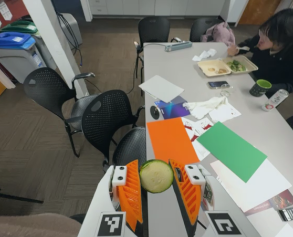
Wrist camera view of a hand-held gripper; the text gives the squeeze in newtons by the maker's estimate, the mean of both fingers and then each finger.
{"total": 9.1, "left": 8.8, "right": 9.5}